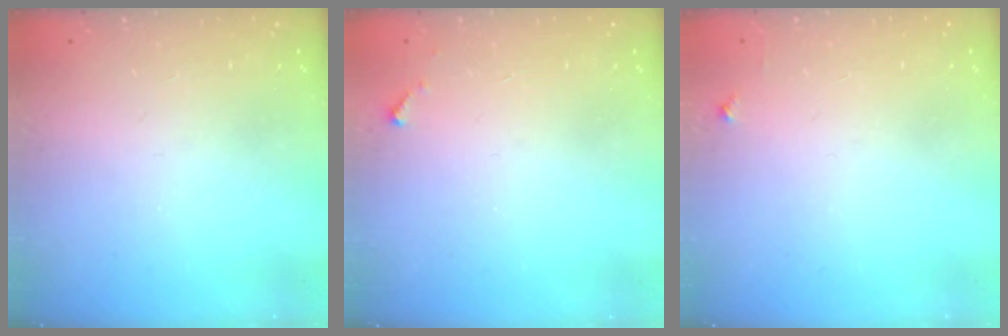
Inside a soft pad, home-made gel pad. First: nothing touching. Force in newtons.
{"total": 2.8, "press": 2.8, "slide": 0.1}
{"total": 4.7, "press": 4.6, "slide": 0.5}